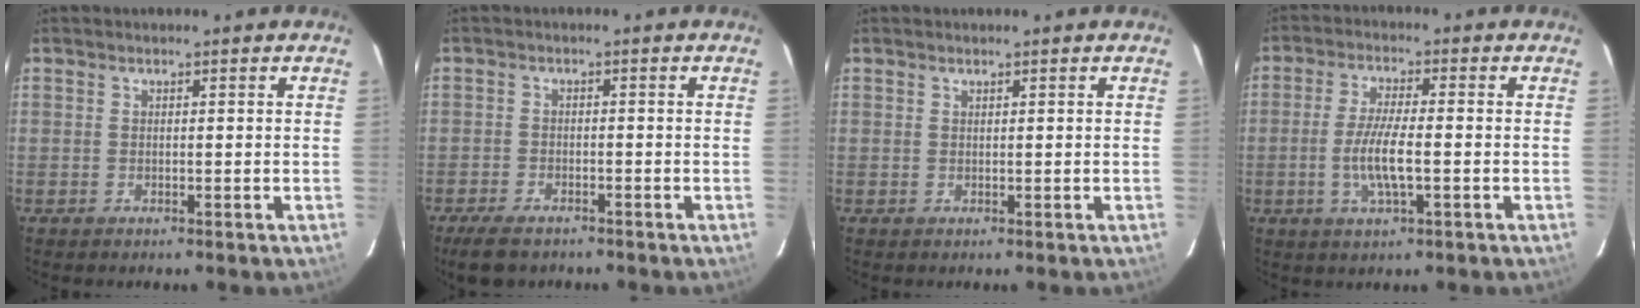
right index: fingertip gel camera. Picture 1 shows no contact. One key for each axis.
{"total": 5.9, "fx": -4.6, "fy": 2.5, "fz": 2.7, "tx": -0.075, "ty": -0.009, "tz": -0.081}
{"total": 0.0}
{"total": 7.3, "fx": -1.8, "fy": 1.4, "fz": 6.9, "tx": -0.137, "ty": -0.003, "tz": -0.037}